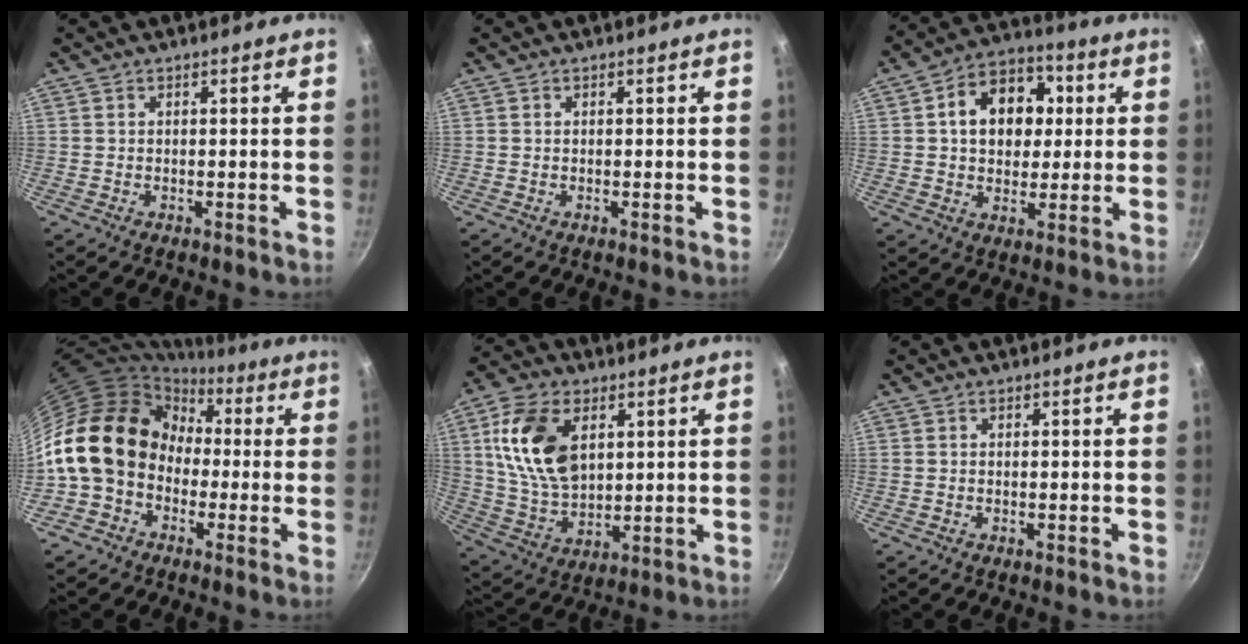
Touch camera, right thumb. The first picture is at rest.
{"total": 0.0}
{"total": 13.8, "force": [2.5, 10.4, 8.8], "torque": [-0.097, 0.016, 0.028]}
{"total": 16.4, "force": [-1.0, 13.5, 9.3], "torque": [-0.130, 0.051, -0.032]}
{"total": 16.1, "force": [4.6, 10.2, 11.6], "torque": [-0.196, -0.015, 0.096]}
{"total": 0.0}